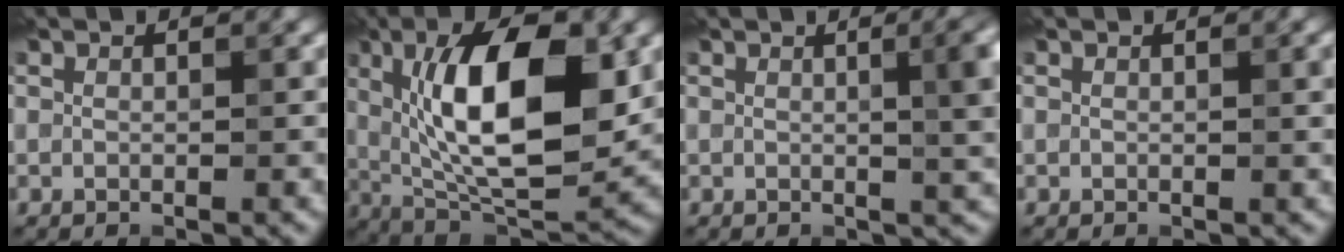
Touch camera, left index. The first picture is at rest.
{"total": 12.5, "force": [2.3, 4.9, 11.2], "torque": [-0.169, 0.002, 0.037]}
{"total": 6.2, "force": [0.8, 2.4, 5.7], "torque": [-0.036, 0.011, 0.010]}
{"total": 1.1, "force": [0.2, 0.2, 1.0], "torque": [-0.012, 0.001, 0.002]}